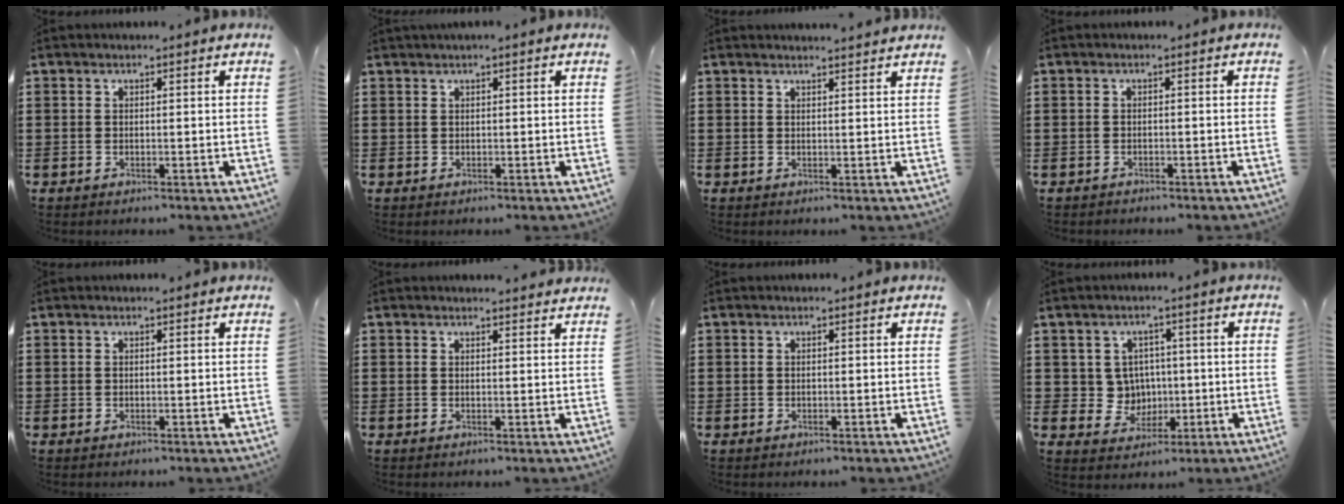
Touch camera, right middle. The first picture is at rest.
{"total": 0.6, "force": [0.5, 0.2, 0.2], "torque": [-0.005, 0.000, 0.009]}
{"total": 1.6, "force": [1.6, -0.3, -0.1], "torque": [-0.002, -0.002, 0.031]}
{"total": 0.7, "force": [-0.6, 0.3, -0.2], "torque": [0.002, 0.001, -0.014]}
{"total": 0.0}
{"total": 1.2, "force": [1.2, 0.0, 0.0], "torque": [0.005, -0.006, 0.022]}
{"total": 0.0}
{"total": 5.0, "force": [0.3, 4.9, 0.9], "torque": [-0.033, 0.009, 0.004]}